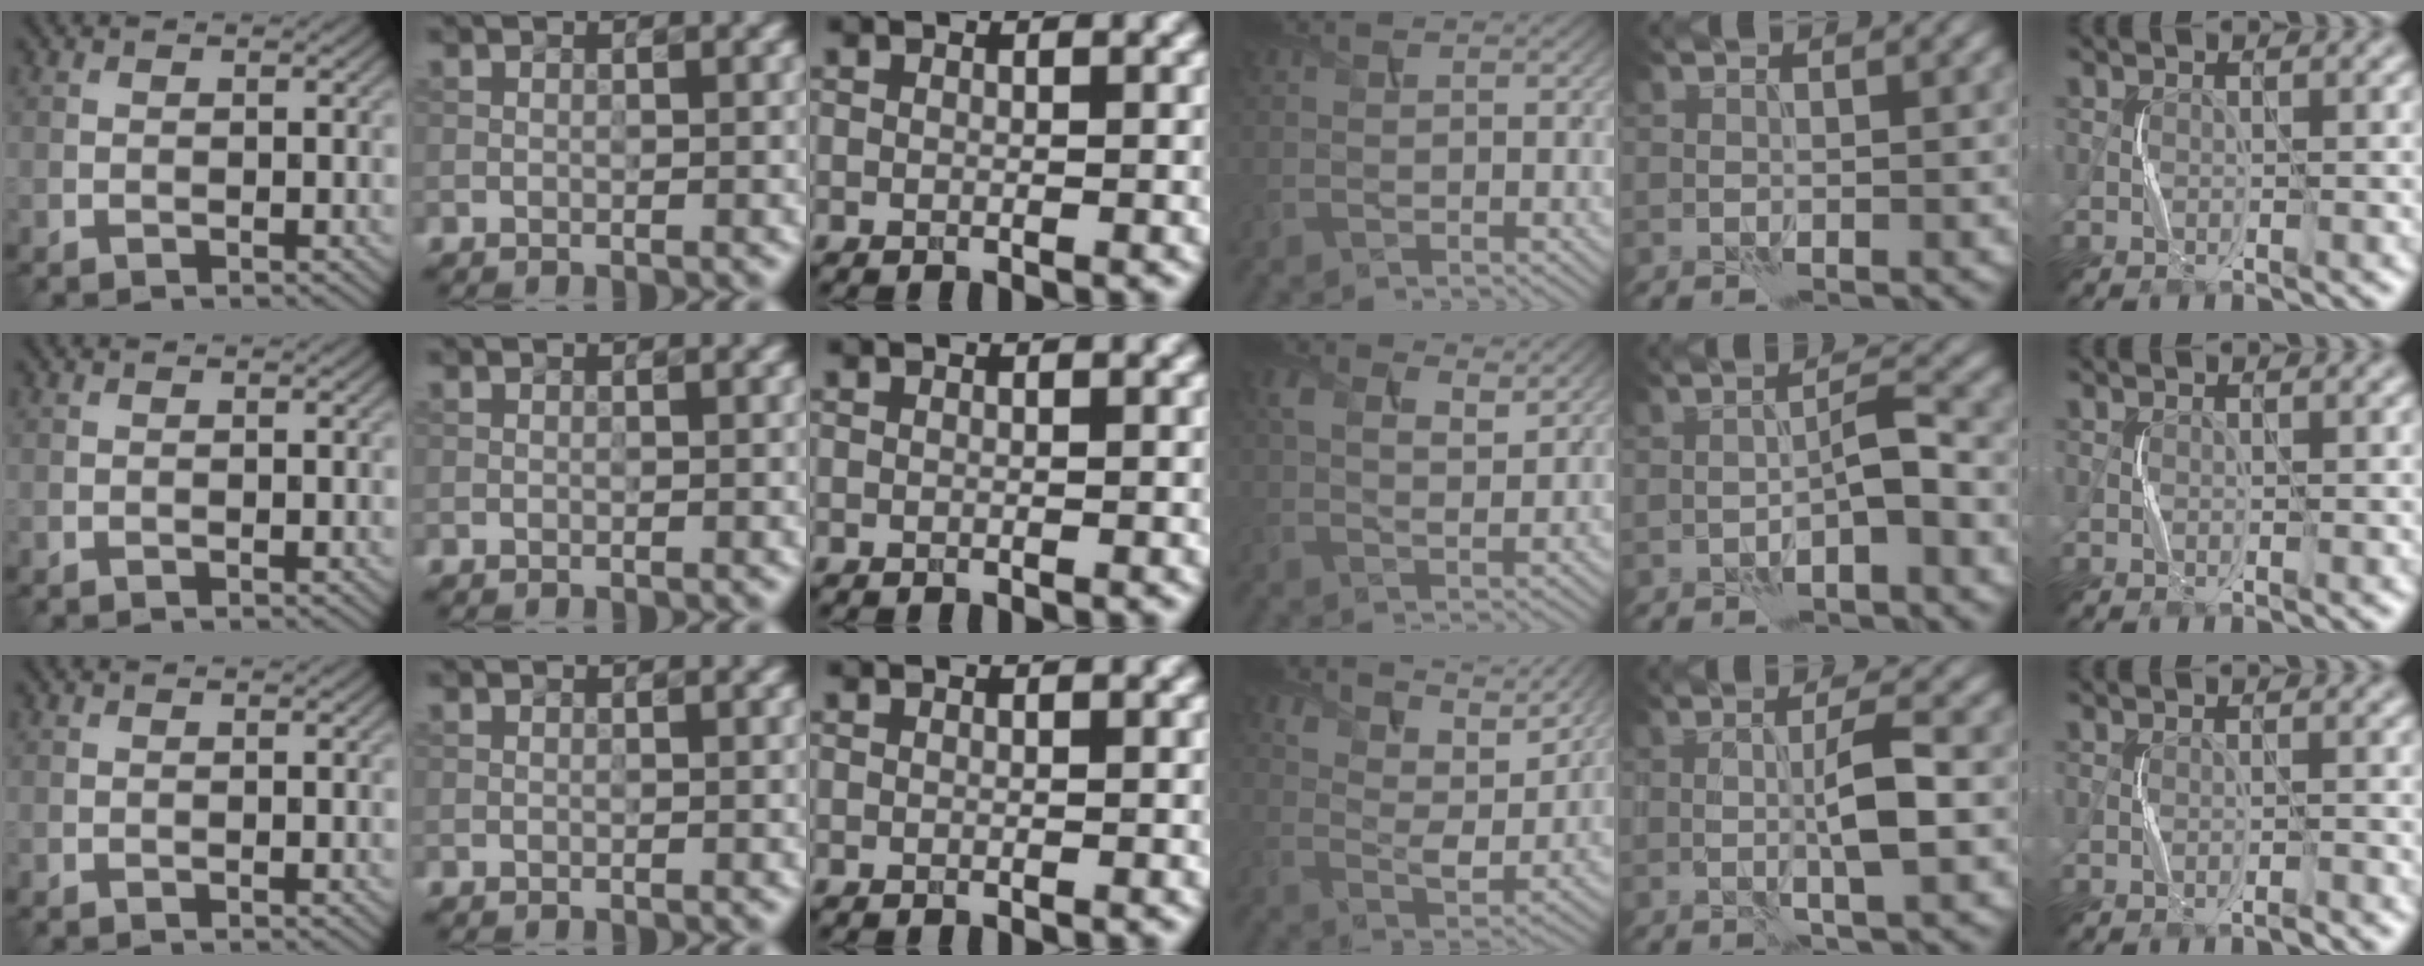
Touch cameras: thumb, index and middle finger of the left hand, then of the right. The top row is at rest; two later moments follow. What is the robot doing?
{"motion": "squeeze", "object": "stress ball aka squeeze ball"}